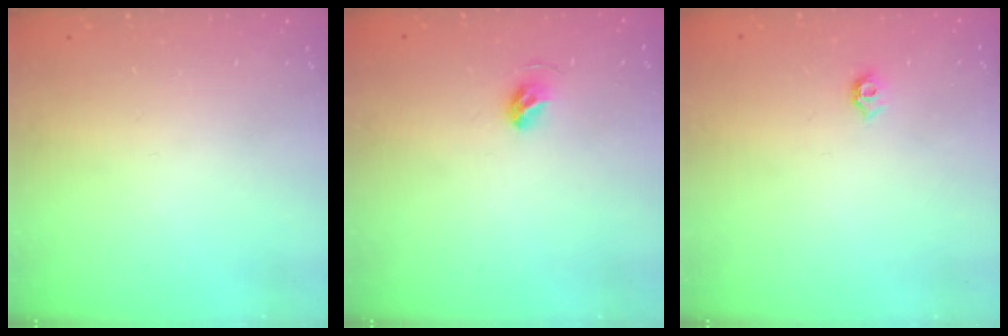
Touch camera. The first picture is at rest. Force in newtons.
{"total": 5.4, "press": 5.2, "slide": 1.2}
{"total": 5.3, "press": 5.2, "slide": 0.8}